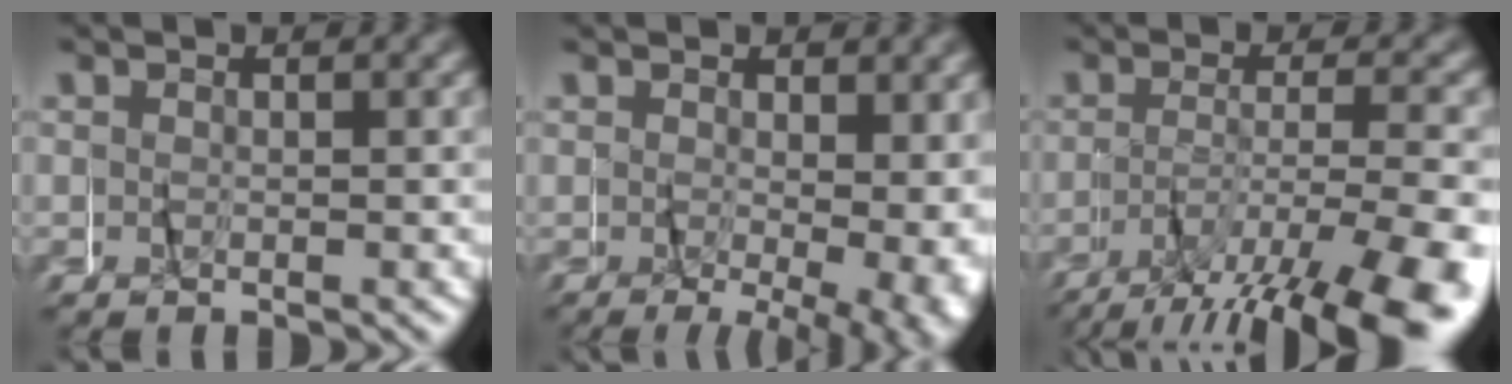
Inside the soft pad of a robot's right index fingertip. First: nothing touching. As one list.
[{"total": 6.0, "force": [-0.6, 2.0, 5.6], "torque": [-0.078, -0.015, 0.000]}, {"total": 8.7, "force": [-5.4, 1.3, 6.7], "torque": [-0.100, -0.020, -0.079]}]